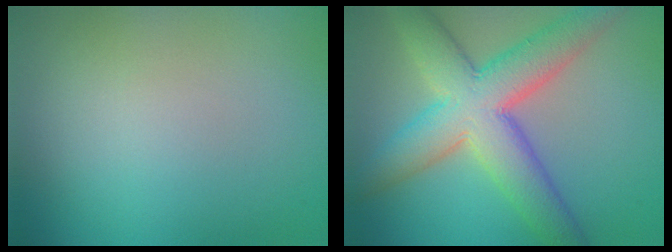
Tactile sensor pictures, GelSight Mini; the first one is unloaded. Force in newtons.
{"total": 9.0, "press": 9.0, "slide": 0.3}